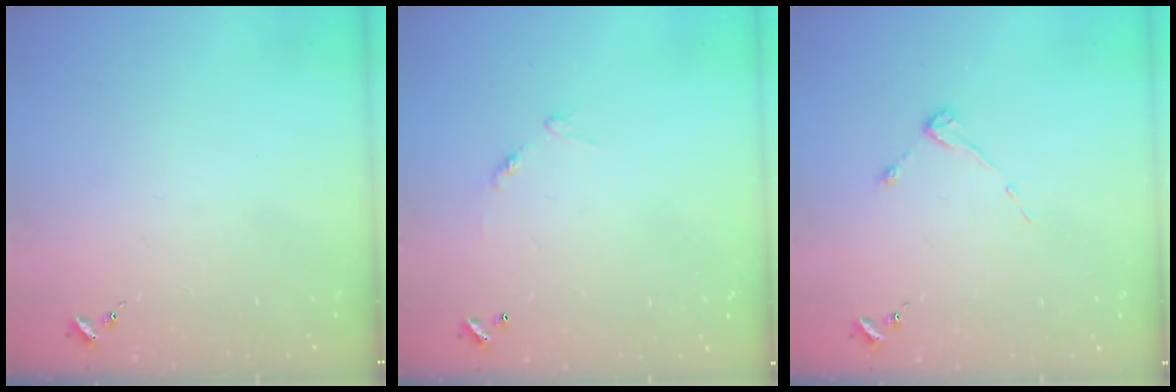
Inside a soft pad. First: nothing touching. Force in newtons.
{"total": 7.0, "press": 7.0, "slide": 0.5}
{"total": 3.1, "press": 3.1, "slide": 0.4}